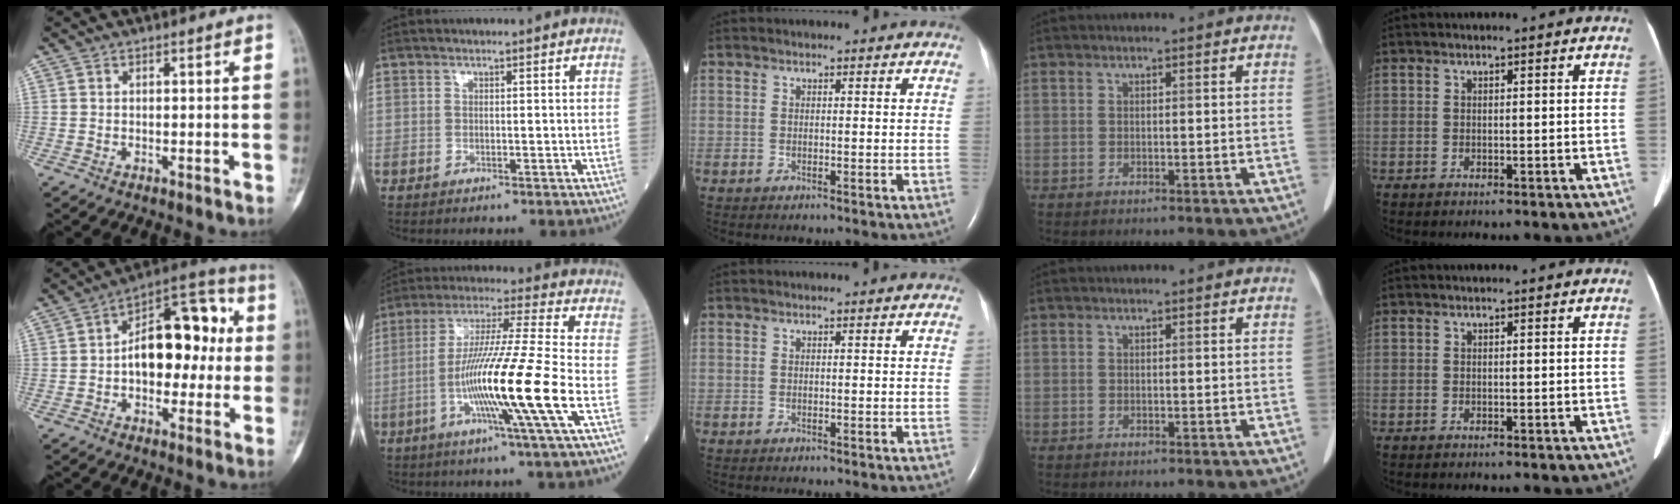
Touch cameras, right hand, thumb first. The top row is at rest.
{"thumb": {"total": 16.5, "force": [0.6, 9.8, 13.3], "torque": [-0.157, 0.043, 0.000]}, "index": {"total": 16.0, "force": [-4.7, -2.4, 15.1], "torque": [-0.280, -0.017, -0.095]}}